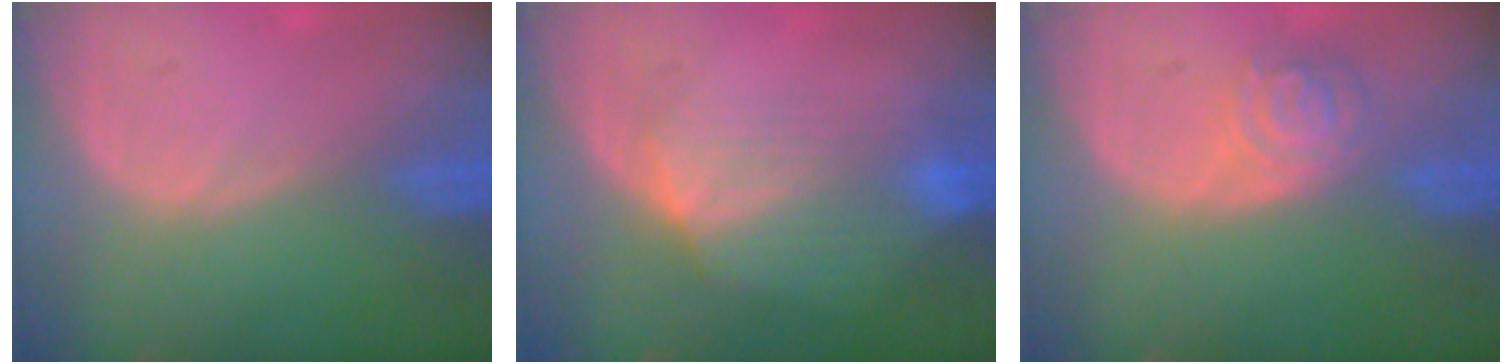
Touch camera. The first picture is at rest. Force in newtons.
{"total": 7.4, "press": 6.7, "slide": 3.0}
{"total": 5.3, "press": 4.7, "slide": 2.3}